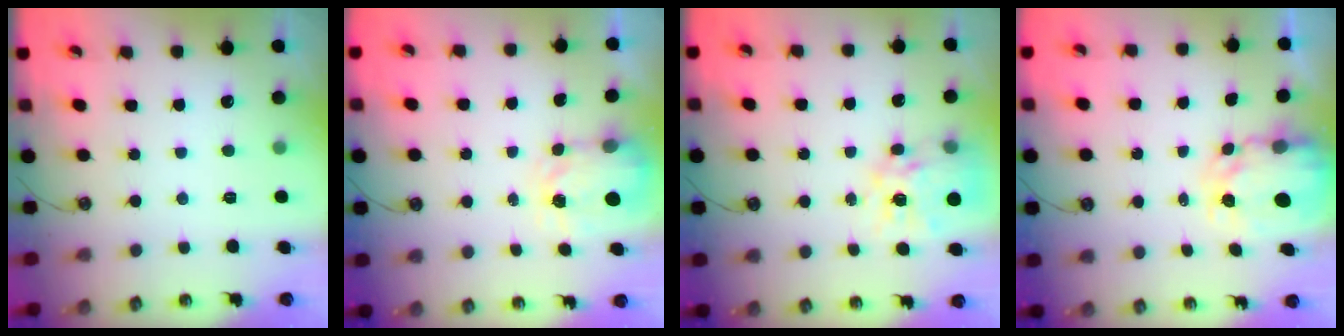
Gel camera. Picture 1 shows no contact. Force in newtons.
{"total": 3.9, "press": 3.9, "slide": 0.6}
{"total": 15.0, "press": 14.9, "slide": 1.5}
{"total": 5.6, "press": 5.6, "slide": 0.5}